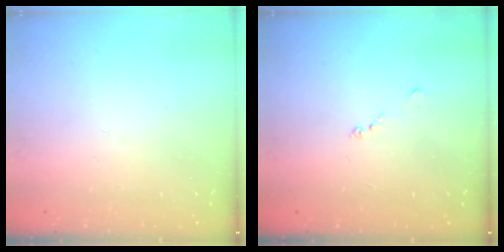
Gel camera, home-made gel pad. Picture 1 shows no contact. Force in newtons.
{"total": 8.4, "press": 8.3, "slide": 0.9}